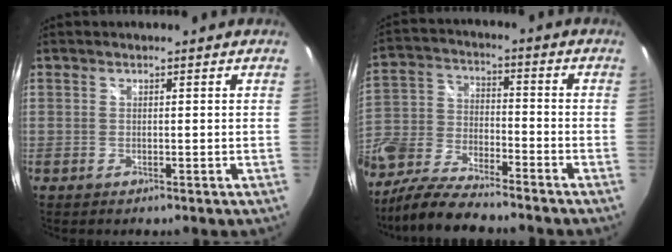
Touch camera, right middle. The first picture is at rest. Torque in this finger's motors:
{"motor_torque": [1.08, -1.06, 1.05, 0.21]}